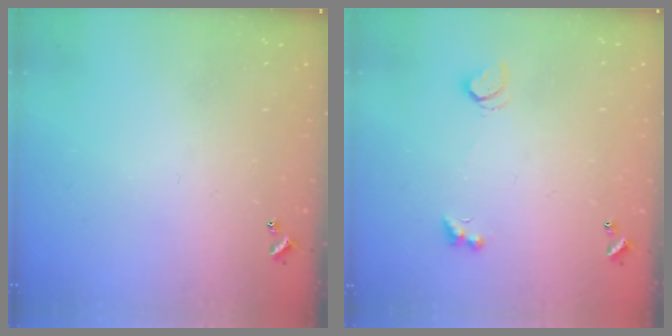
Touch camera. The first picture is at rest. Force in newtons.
{"total": 2.3, "press": 1.9, "slide": 1.1}